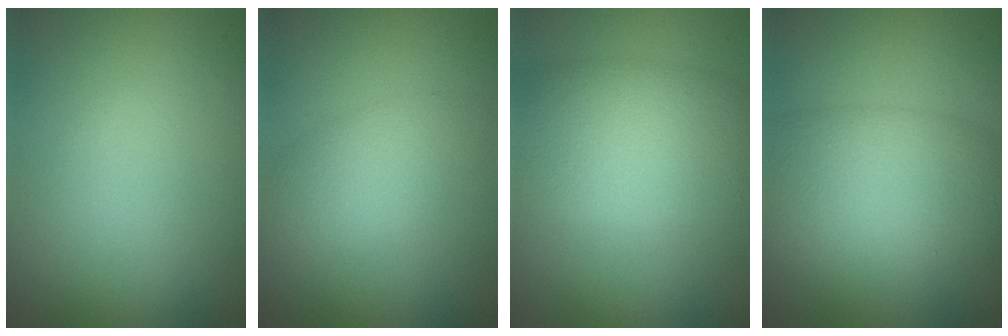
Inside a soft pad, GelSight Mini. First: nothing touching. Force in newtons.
{"total": 2.6, "press": 2.6, "slide": 0.3}
{"total": 7.5, "press": 7.5, "slide": 0.2}
{"total": 8.0, "press": 8.0, "slide": 0.2}